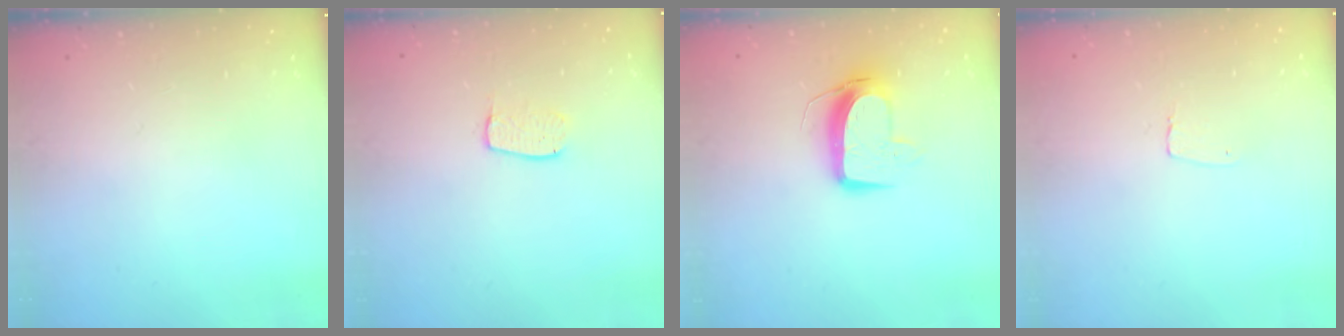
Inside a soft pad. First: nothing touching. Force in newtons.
{"total": 6.0, "press": 6.0, "slide": 0.4}
{"total": 10.5, "press": 10.4, "slide": 0.9}
{"total": 3.5, "press": 3.5, "slide": 0.3}